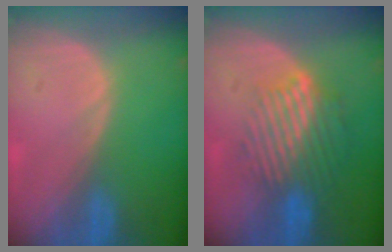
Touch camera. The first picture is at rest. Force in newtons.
{"total": 9.7, "press": 8.1, "slide": 5.3}